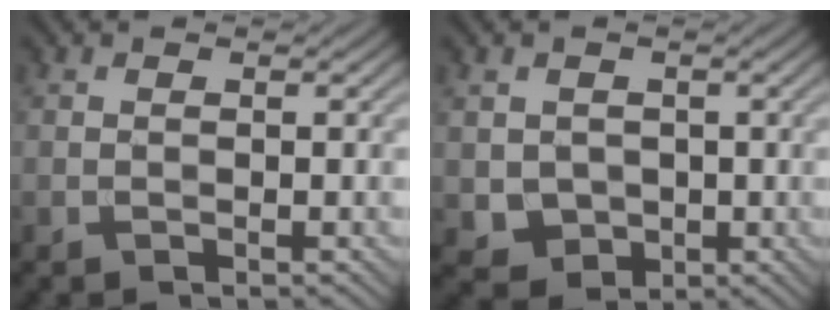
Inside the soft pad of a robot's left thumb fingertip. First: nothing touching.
{"total": 3.5, "force": [0.0, 3.3, 1.2], "torque": [-0.041, -0.012, -0.002]}